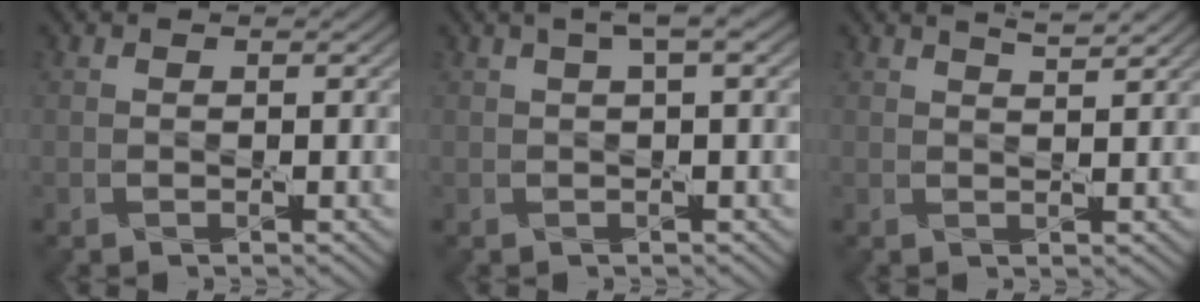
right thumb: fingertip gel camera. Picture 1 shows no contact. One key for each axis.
{"total": 2.6, "fx": 1.0, "fy": 0.5, "fz": 2.4, "tx": -0.038, "ty": 0.012, "tz": 0.016}
{"total": 2.2, "fx": 1.7, "fy": 0.3, "fz": 1.3, "tx": -0.019, "ty": 0.001, "tz": 0.027}